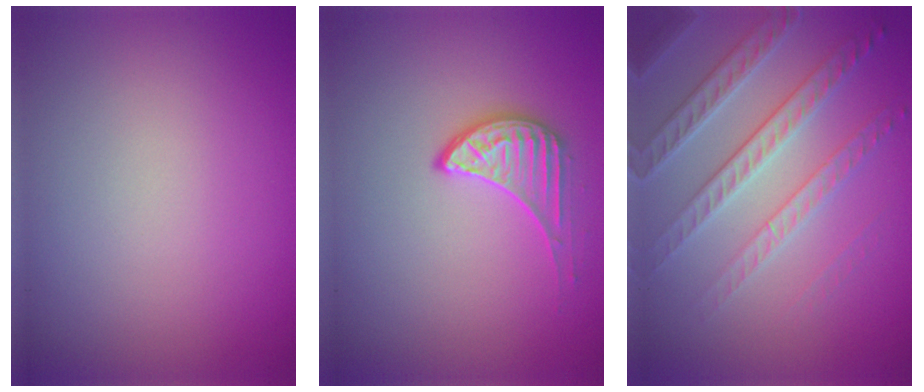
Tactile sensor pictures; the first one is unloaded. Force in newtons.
{"total": 2.3, "press": 1.7, "slide": 1.5}
{"total": 5.3, "press": 4.2, "slide": 3.2}